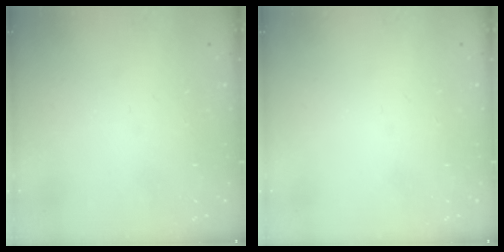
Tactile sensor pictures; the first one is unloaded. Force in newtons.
{"total": 0.0}